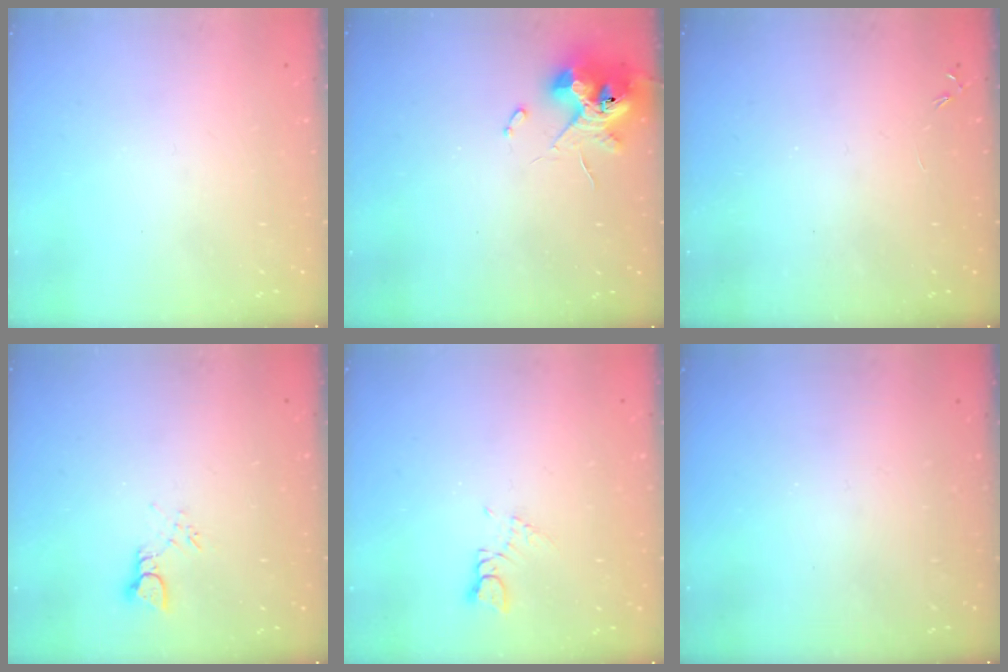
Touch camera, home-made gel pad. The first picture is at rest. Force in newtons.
{"total": 10.6, "press": 10.5, "slide": 0.9}
{"total": 0.0}
{"total": 3.3, "press": 3.3, "slide": 0.4}
{"total": 1.3, "press": 1.3, "slide": 0.2}
{"total": 0.0}